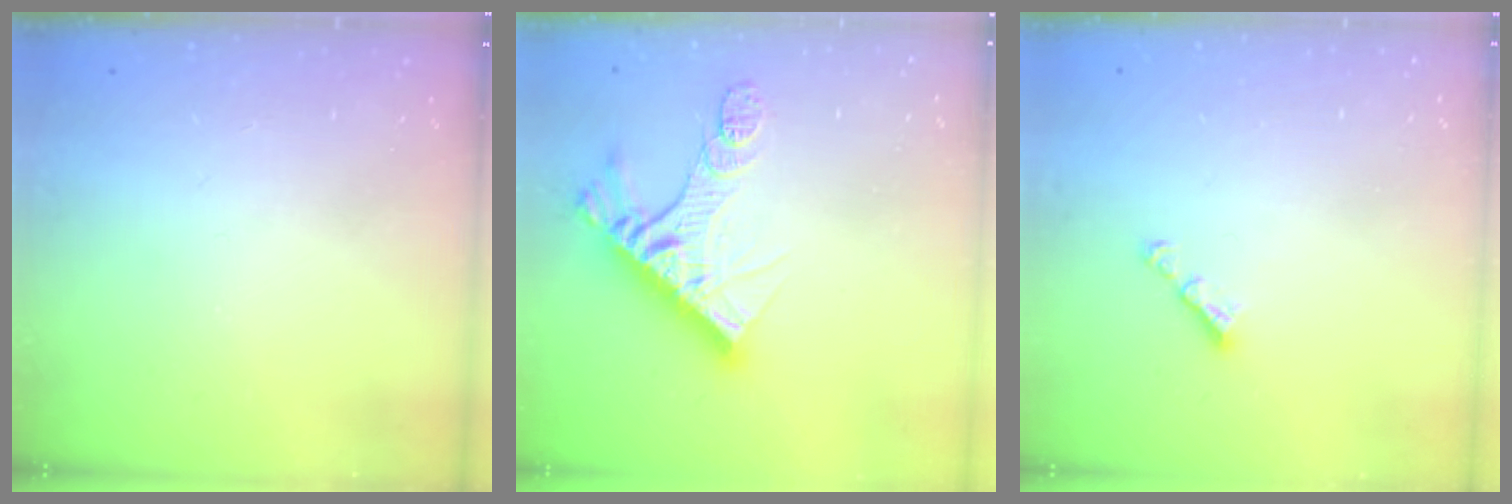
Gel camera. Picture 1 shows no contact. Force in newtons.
{"total": 13.2, "press": 13.1, "slide": 1.2}
{"total": 2.9, "press": 2.9, "slide": 0.3}